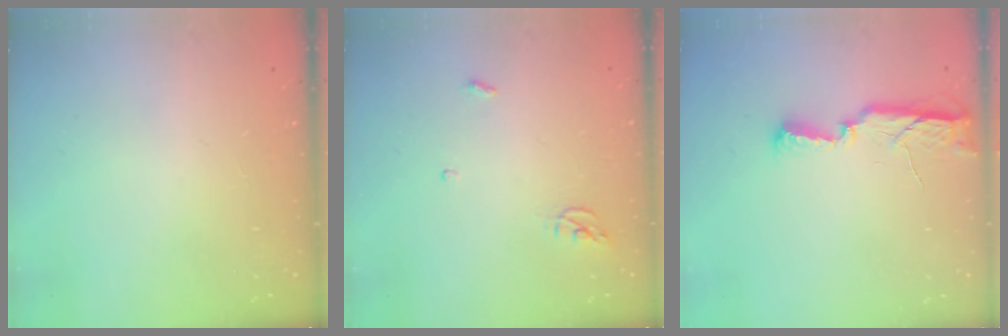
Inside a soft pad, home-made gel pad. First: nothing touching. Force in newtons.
{"total": 3.8, "press": 3.8, "slide": 0.3}
{"total": 9.5, "press": 8.0, "slide": 5.2}